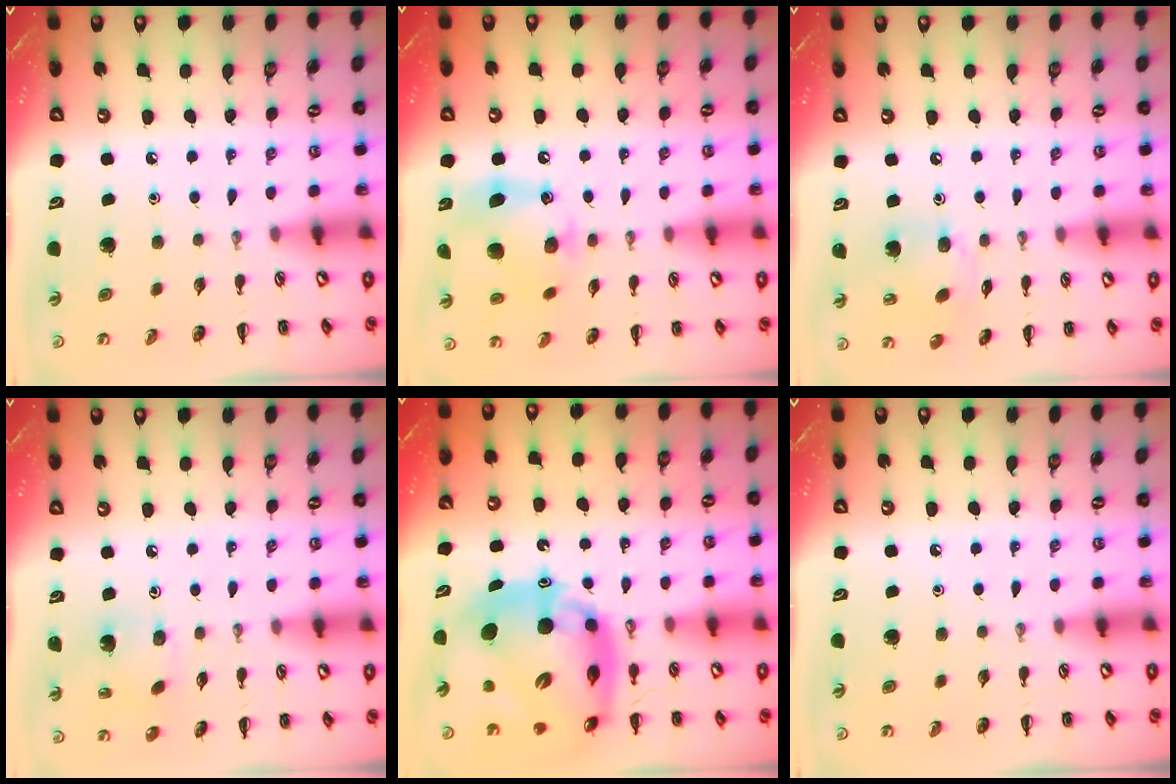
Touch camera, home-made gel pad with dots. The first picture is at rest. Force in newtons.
{"total": 11.8, "press": 11.7, "slide": 1.6}
{"total": 8.6, "press": 8.6, "slide": 0.7}
{"total": 3.8, "press": 3.6, "slide": 1.1}
{"total": 17.1, "press": 16.4, "slide": 5.0}
{"total": 0.0}